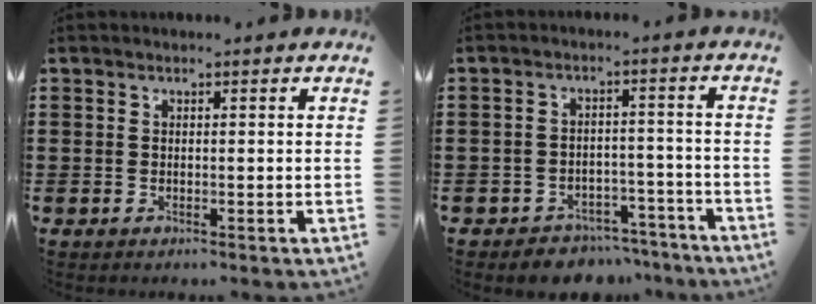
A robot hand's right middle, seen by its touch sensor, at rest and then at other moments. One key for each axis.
{"total": 4.1, "fx": -4.0, "fy": 1.0, "fz": 0.1, "tx": -0.006, "ty": 0.008, "tz": -0.085}